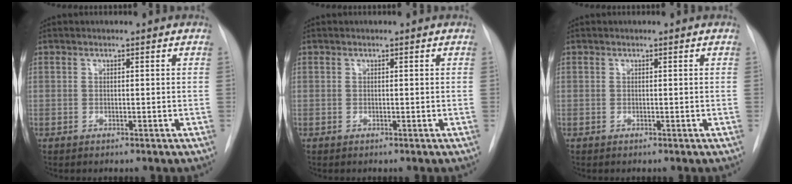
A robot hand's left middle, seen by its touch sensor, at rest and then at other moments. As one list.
[{"total": 0.0}, {"total": 0.0}]